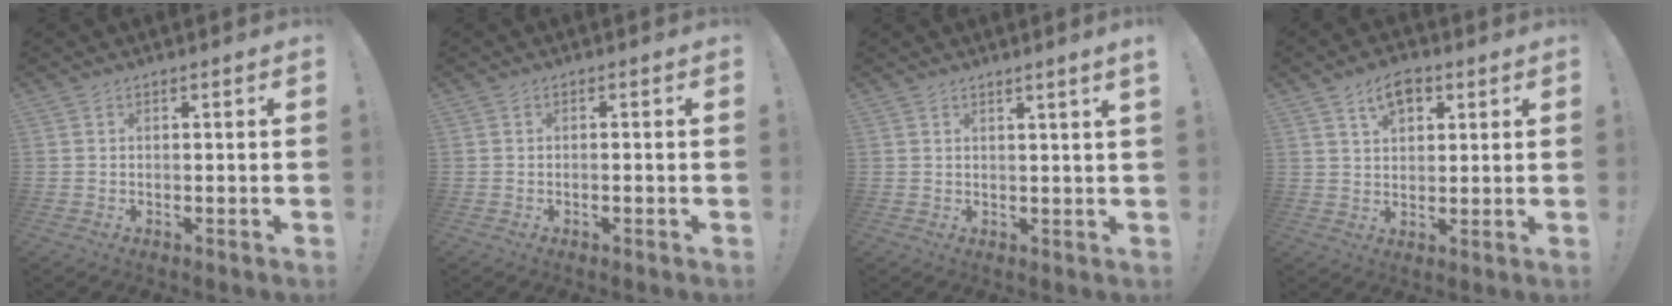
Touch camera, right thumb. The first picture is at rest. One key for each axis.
{"total": 0.8, "fx": -0.7, "fy": -0.1, "fz": 0.4, "tx": -0.015, "ty": 0.003, "tz": -0.011}
{"total": 2.2, "fx": 1.3, "fy": -0.9, "fz": 1.5, "tx": -0.019, "ty": -0.011, "tz": 0.019}
{"total": 7.3, "fx": 3.6, "fy": 4.8, "fz": 4.2, "tx": -0.055, "ty": -0.008, "tz": 0.065}